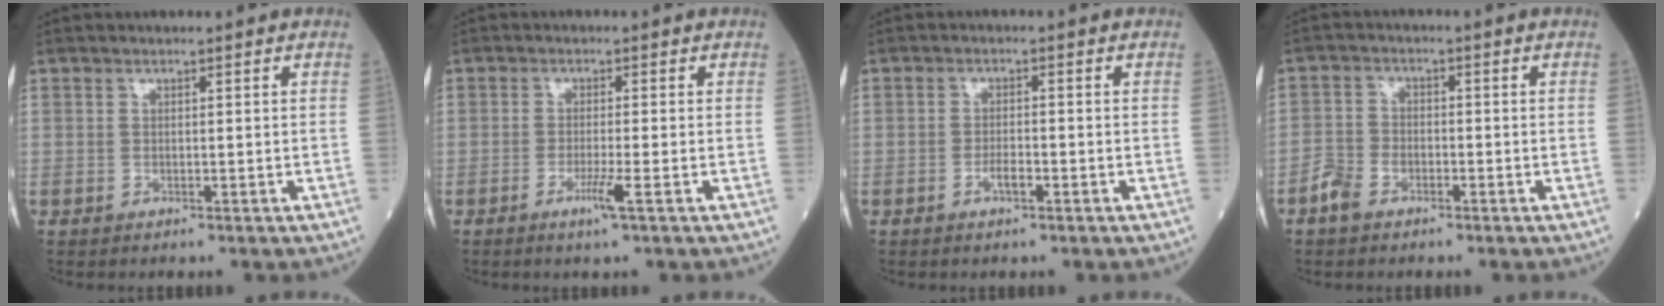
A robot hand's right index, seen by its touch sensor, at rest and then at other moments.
{"total": 2.8, "force": [-1.4, -0.5, 2.4], "torque": [-0.049, -0.007, -0.029]}
{"total": 2.1, "force": [-1.0, 0.5, 1.7], "torque": [-0.027, 0.003, -0.019]}
{"total": 3.7, "force": [-2.5, 2.2, 1.7], "torque": [-0.038, 0.006, -0.049]}